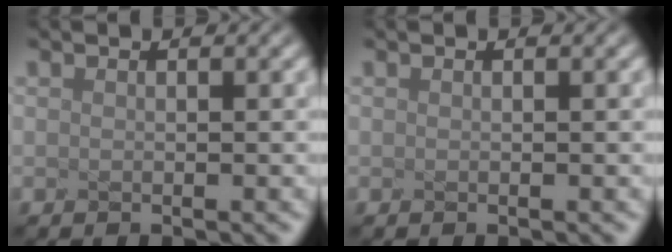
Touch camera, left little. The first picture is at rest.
{"total": 0.0}